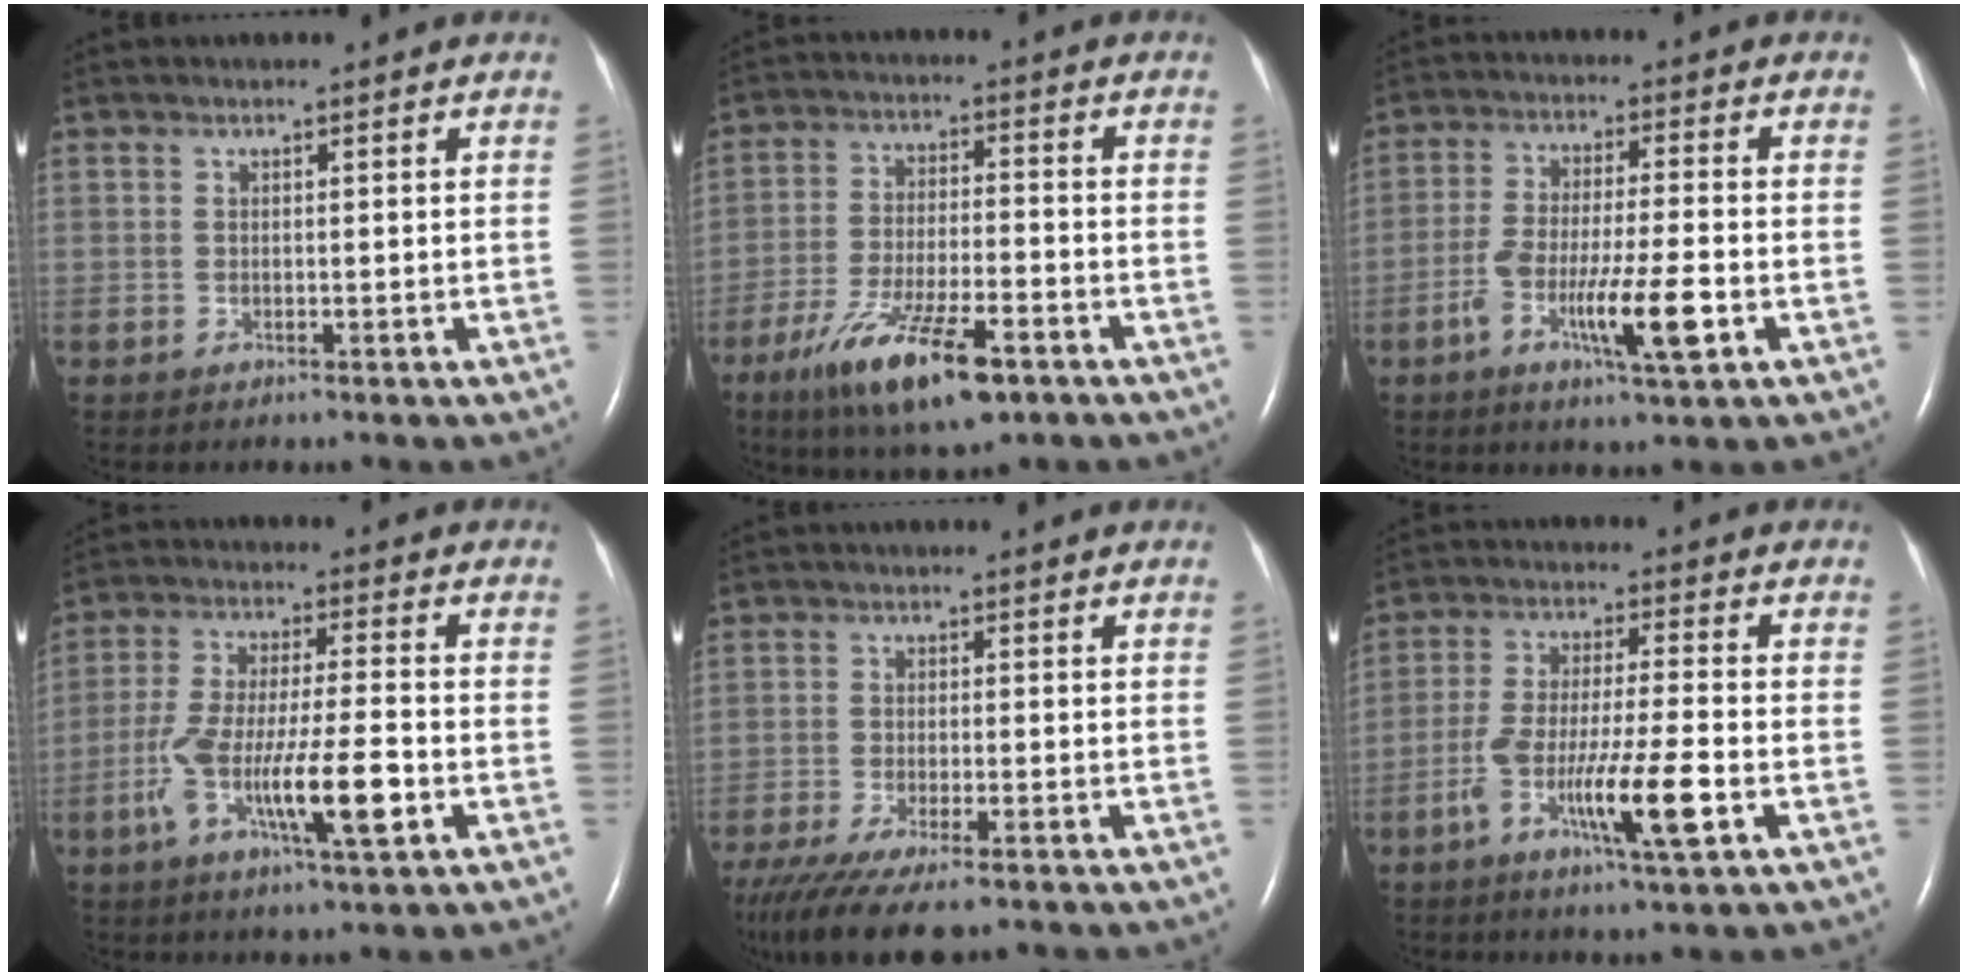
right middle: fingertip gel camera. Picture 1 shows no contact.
{"total": 13.2, "force": [-7.7, 2.9, 10.3], "torque": [-0.196, -0.022, -0.127]}
{"total": 9.9, "force": [-3.7, 0.8, 9.1], "torque": [-0.169, -0.011, -0.068]}
{"total": 12.4, "force": [-4.1, 1.3, 11.6], "torque": [-0.222, -0.006, -0.074]}
{"total": 13.4, "force": [-9.8, 3.2, 8.5], "torque": [-0.174, -0.031, -0.158]}
{"total": 10.9, "force": [-4.2, 0.4, 10.1], "torque": [-0.191, -0.012, -0.077]}